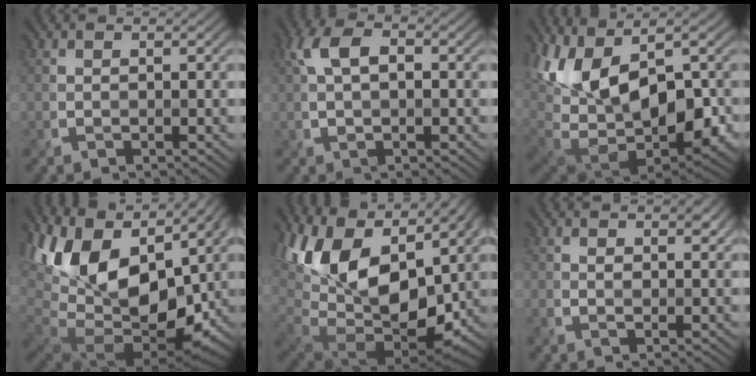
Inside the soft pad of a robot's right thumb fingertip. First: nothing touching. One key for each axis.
{"total": 5.5, "fx": 1.1, "fy": 2.7, "fz": 4.6, "tx": -0.096, "ty": 0.012, "tz": 0.016}
{"total": 16.1, "fx": 0.9, "fy": 8.9, "fz": 13.4, "tx": -0.269, "ty": -0.021, "tz": 0.035}
{"total": 18.8, "fx": 2.8, "fy": 10.9, "fz": 15.1, "tx": -0.279, "ty": -0.003, "tz": 0.063}
{"total": 18.4, "fx": 4.5, "fy": 10.4, "fz": 14.4, "tx": -0.279, "ty": 0.009, "tz": 0.081}
{"total": 1.8, "fx": 1.0, "fy": 1.0, "fz": 1.1, "tx": -0.022, "ty": -0.006, "tz": 0.016}